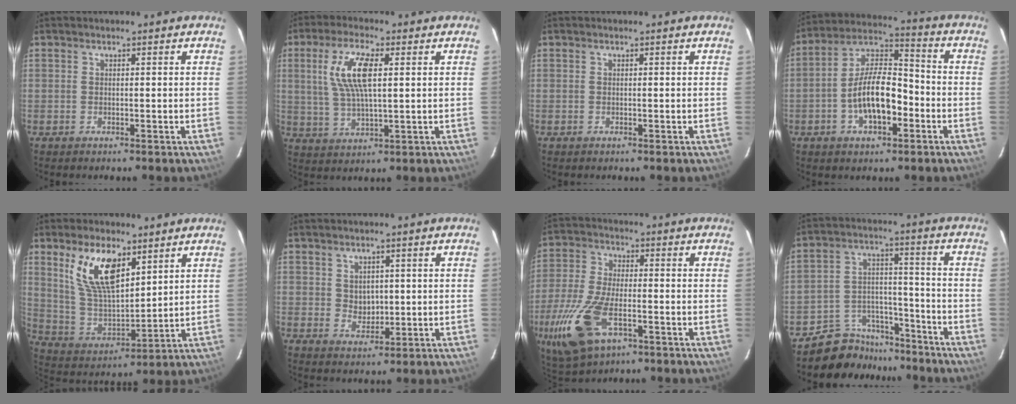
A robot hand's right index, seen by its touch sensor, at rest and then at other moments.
{"total": 9.7, "force": [2.5, 3.1, 8.8], "torque": [-0.179, 0.007, 0.053]}
{"total": 0.0}
{"total": 12.4, "force": [-3.9, 5.7, 10.2], "torque": [-0.198, 0.019, -0.064]}
{"total": 13.7, "force": [7.3, 6.0, 9.9], "torque": [-0.193, 0.004, 0.155]}
{"total": 3.4, "force": [0.7, 2.9, 1.6], "torque": [-0.021, 0.001, 0.019]}
{"total": 18.4, "force": [-7.6, 9.3, 14.0], "torque": [-0.329, -0.032, -0.137]}
{"total": 11.1, "force": [-9.5, 5.7, 0.8], "torque": [-0.028, 0.051, -0.147]}